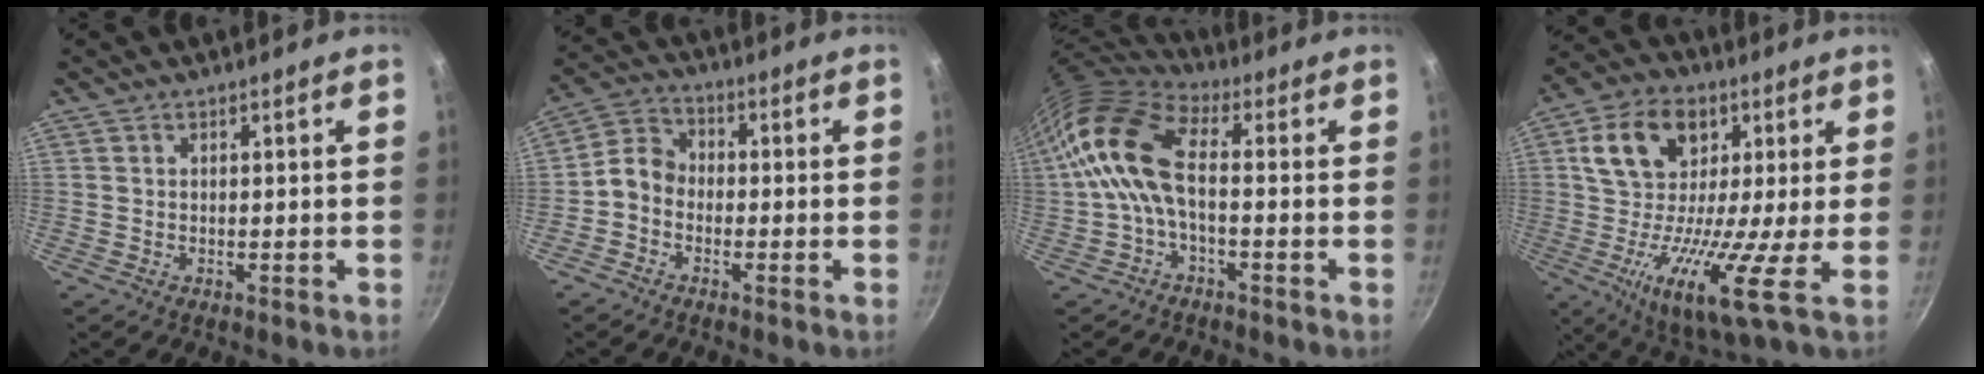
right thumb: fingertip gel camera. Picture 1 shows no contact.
{"total": 5.5, "force": [-1.9, 4.2, 2.9], "torque": [-0.044, 0.031, -0.056]}
{"total": 12.0, "force": [-0.3, 5.9, 10.4], "torque": [-0.207, 0.028, -0.024]}
{"total": 18.1, "force": [1.3, 8.7, 15.8], "torque": [-0.262, -0.002, -0.005]}